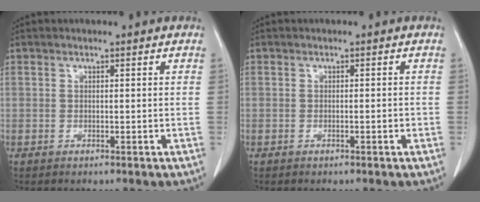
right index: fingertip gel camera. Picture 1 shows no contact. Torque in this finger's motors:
{"motor_torque": [0.17, -0.10, 0.11, 0.03]}